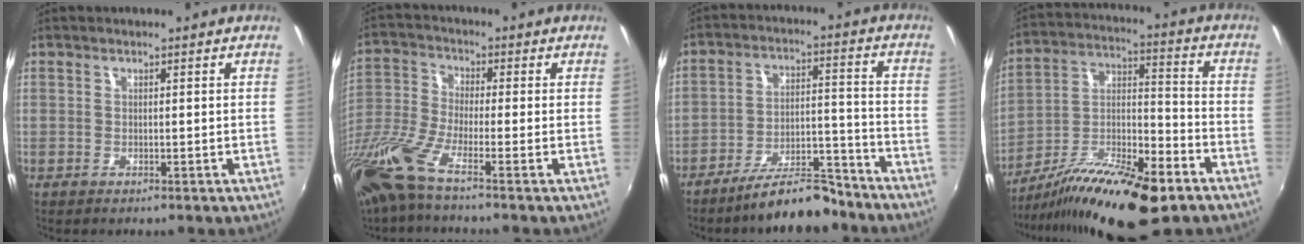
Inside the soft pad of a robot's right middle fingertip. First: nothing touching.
{"total": 11.7, "force": [-8.2, 0.8, 8.3], "torque": [-0.186, -0.030, -0.168]}
{"total": 11.4, "force": [-9.7, 2.9, 5.2], "torque": [-0.092, 0.029, -0.144]}
{"total": 20.8, "force": [-13.1, 5.7, 15.2], "torque": [-0.267, -0.013, -0.223]}